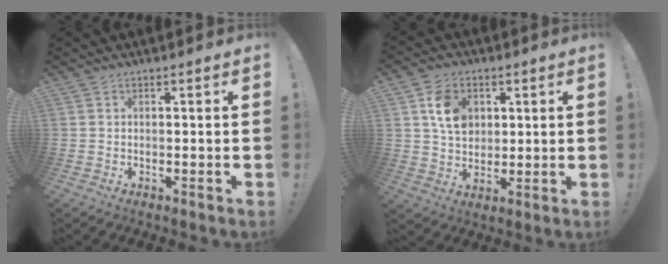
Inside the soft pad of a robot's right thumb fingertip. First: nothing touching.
{"total": 10.5, "force": [3.4, 8.3, 5.6], "torque": [-0.078, 0.001, 0.069]}